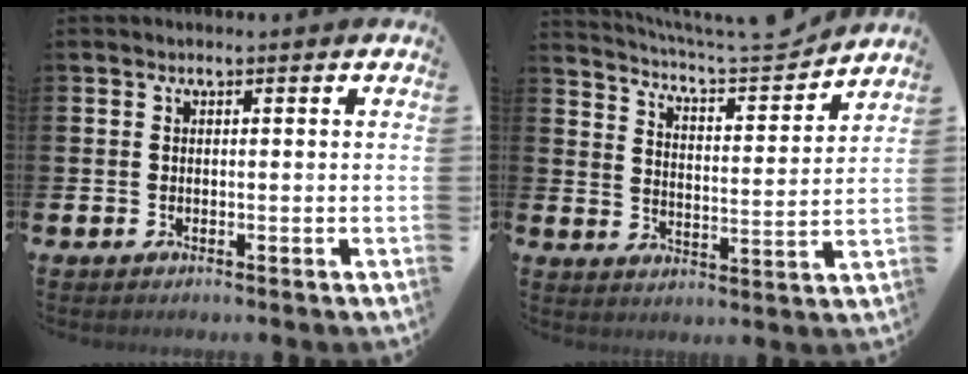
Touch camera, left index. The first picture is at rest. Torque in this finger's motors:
{"motor_torque": [-0.53, -0.75, 0.00, 0.10]}